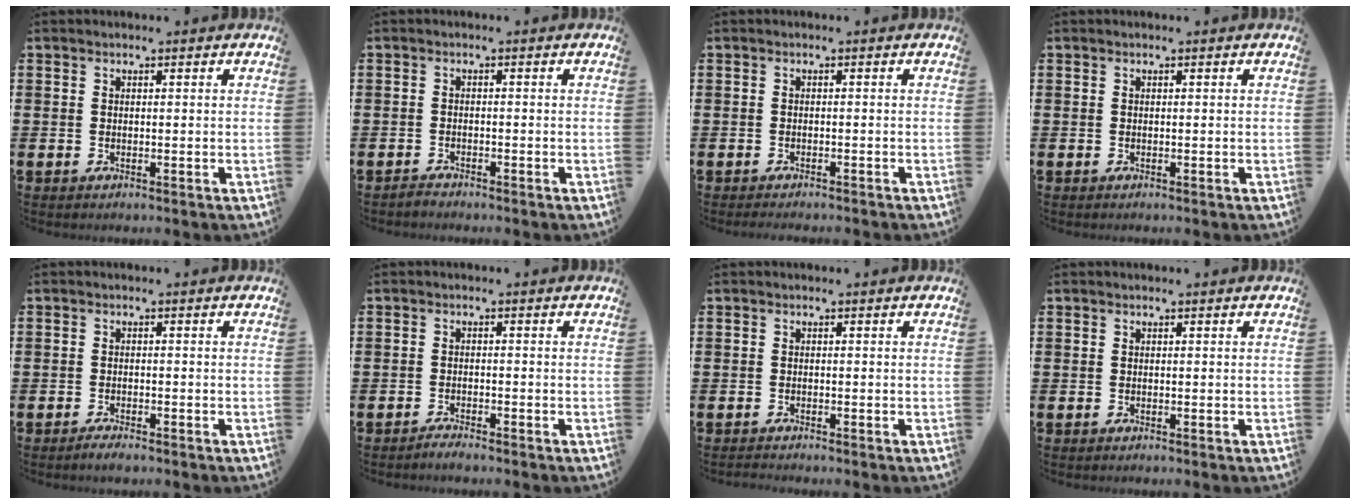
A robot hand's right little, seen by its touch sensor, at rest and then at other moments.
{"total": 1.0, "force": [-1.0, 0.1, 0.0], "torque": [-0.003, 0.000, -0.021]}
{"total": 0.7, "force": [-0.7, 0.0, 0.1], "torque": [-0.003, -0.002, -0.014]}
{"total": 0.0}
{"total": 1.2, "force": [-1.0, 0.2, 0.5], "torque": [-0.004, -0.004, -0.022]}
{"total": 1.3, "force": [-1.2, 0.1, 0.3], "torque": [-0.008, -0.002, -0.024]}
{"total": 0.6, "force": [-0.6, 0.0, 0.0], "torque": [-0.001, -0.003, -0.011]}
{"total": 0.0}